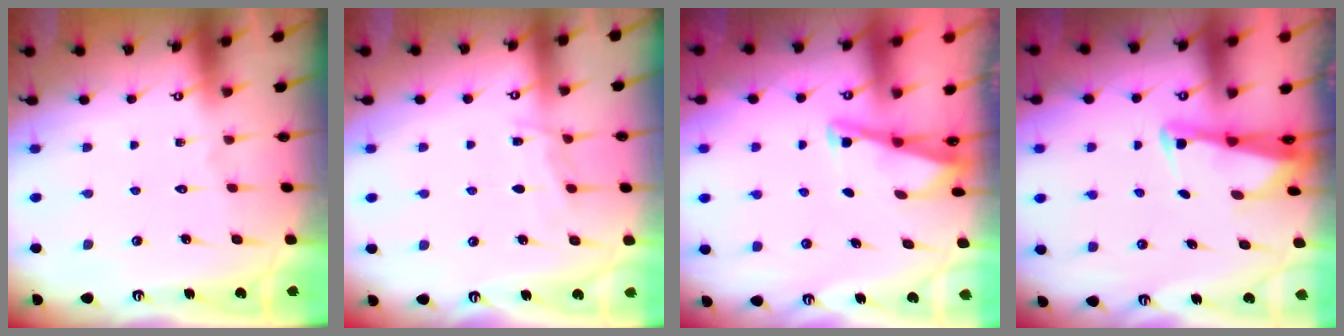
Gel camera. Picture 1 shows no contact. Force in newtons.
{"total": 5.7, "press": 5.7, "slide": 0.7}
{"total": 2.9, "press": 2.9, "slide": 0.4}
{"total": 2.4, "press": 2.4, "slide": 0.5}